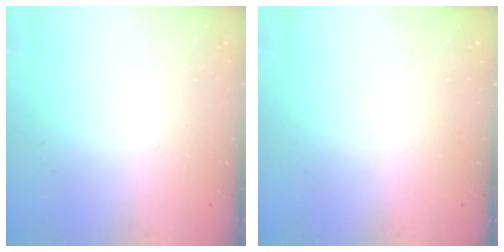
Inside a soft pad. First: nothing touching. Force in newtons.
{"total": 0.0}